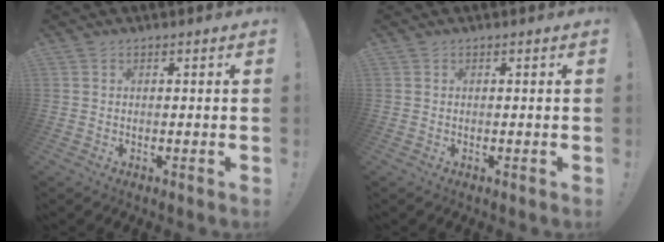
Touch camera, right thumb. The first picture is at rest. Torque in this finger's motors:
{"motor_torque": [0.15, -0.10, 0.26, 0.01, -0.10]}